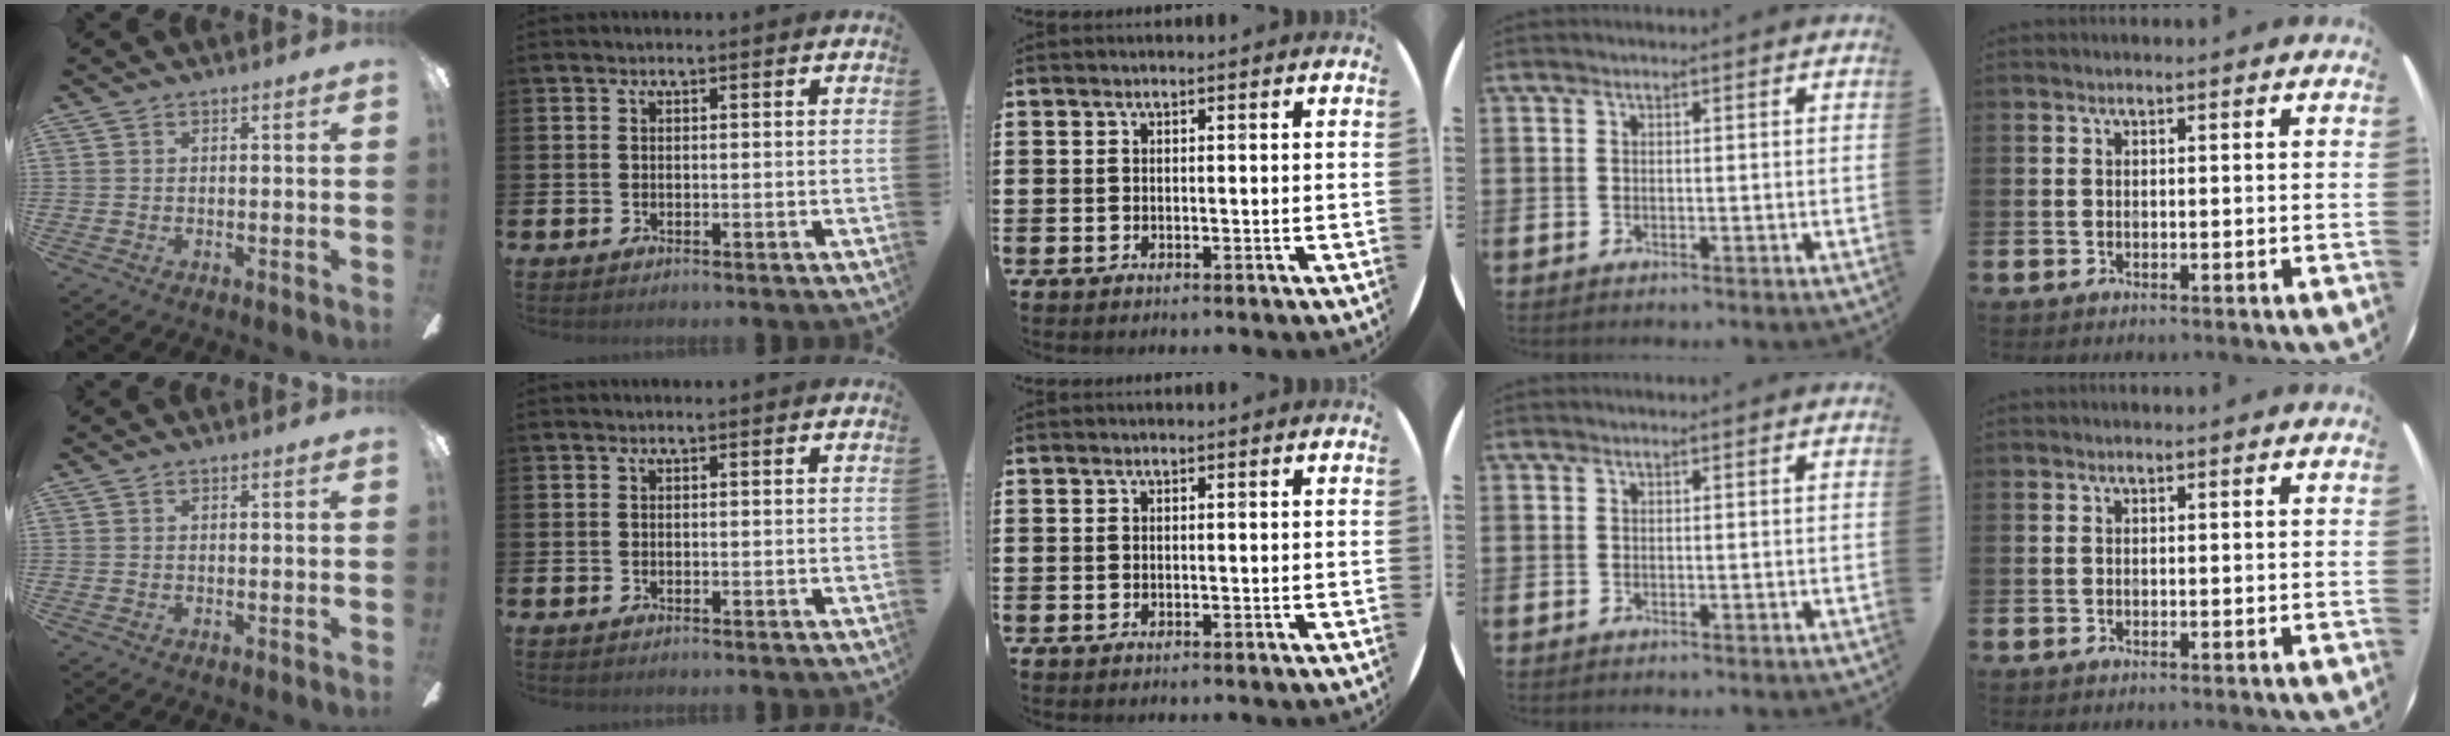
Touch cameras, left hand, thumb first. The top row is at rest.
{}